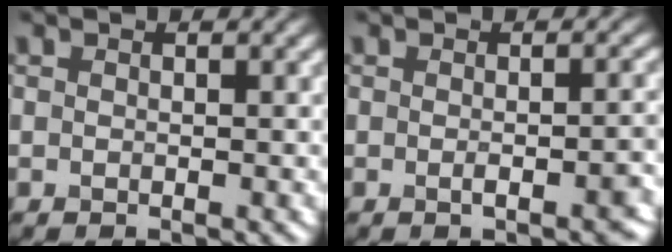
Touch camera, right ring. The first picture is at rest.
{"total": 3.1, "force": [-0.9, 1.0, 2.9], "torque": [-0.030, 0.003, -0.010]}